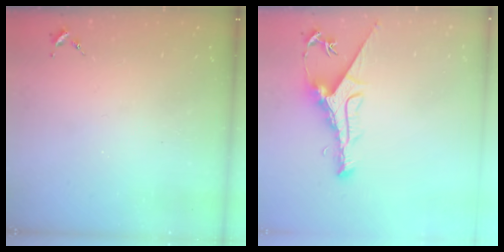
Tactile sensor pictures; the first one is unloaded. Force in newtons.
{"total": 9.9, "press": 9.8, "slide": 1.0}